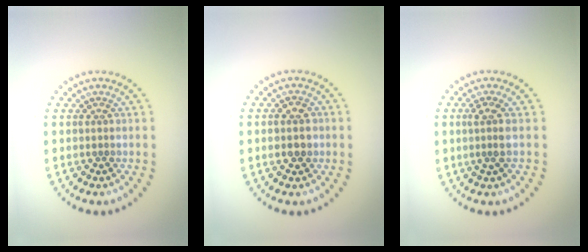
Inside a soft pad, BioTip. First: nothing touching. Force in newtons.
{"total": 2.1, "press": 2.0, "slide": 0.1}
{"total": 1.8, "press": 1.3, "slide": 1.2}